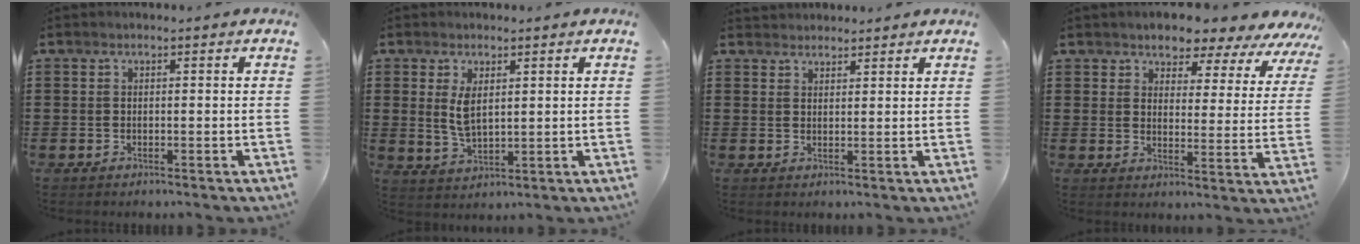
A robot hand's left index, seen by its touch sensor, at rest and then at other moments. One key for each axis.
{"total": 4.5, "fx": 1.4, "fy": 2.3, "fz": 3.6, "tx": -0.085, "ty": 0.003, "tz": 0.022}
{"total": 2.1, "fx": 2.0, "fy": 0.5, "fz": -0.2, "tx": -0.001, "ty": 0.000, "tz": 0.041}
{"total": 4.6, "fx": 4.2, "fy": 1.7, "fz": 0.7, "tx": -0.036, "ty": -0.033, "tz": 0.066}